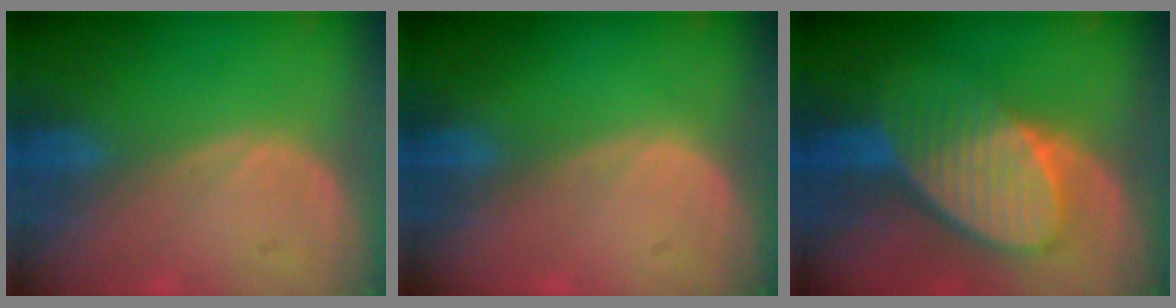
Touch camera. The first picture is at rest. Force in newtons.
{"total": 0.0}
{"total": 8.9, "press": 8.0, "slide": 3.8}